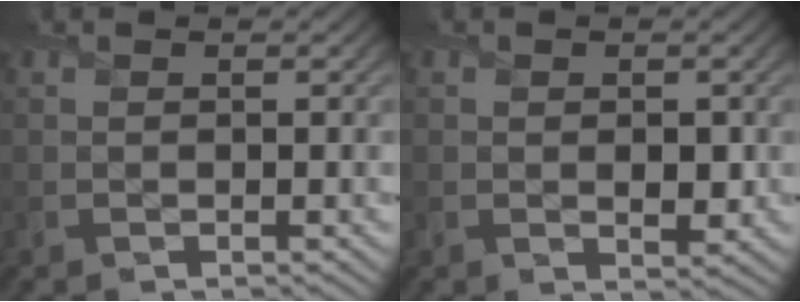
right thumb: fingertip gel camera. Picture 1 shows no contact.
{"total": 1.9, "force": [-0.1, 1.1, 1.6], "torque": [-0.031, -0.008, -0.001]}